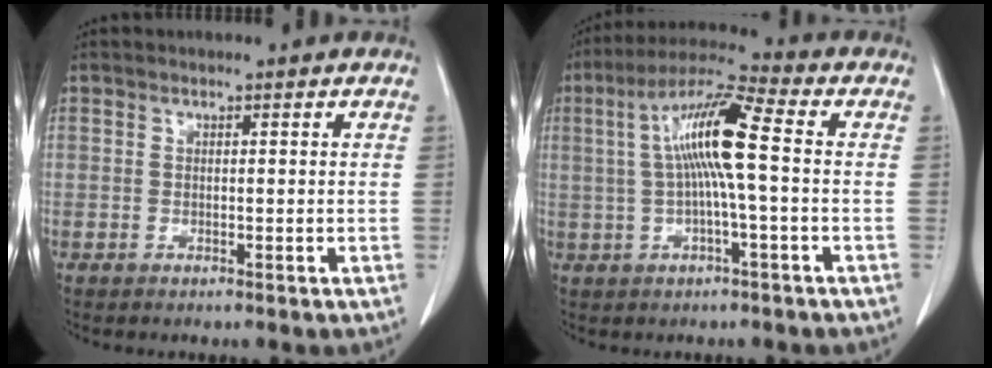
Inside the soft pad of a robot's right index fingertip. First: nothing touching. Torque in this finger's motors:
{"motor_torque": [1.48, 0.25, 0.46, 0.21]}